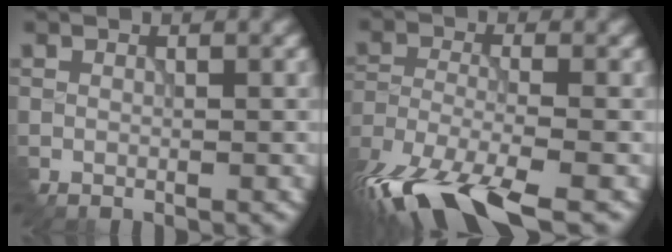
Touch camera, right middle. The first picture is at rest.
{"total": 10.8, "force": [-8.2, 3.0, 6.4], "torque": [-0.148, -0.026, -0.148]}